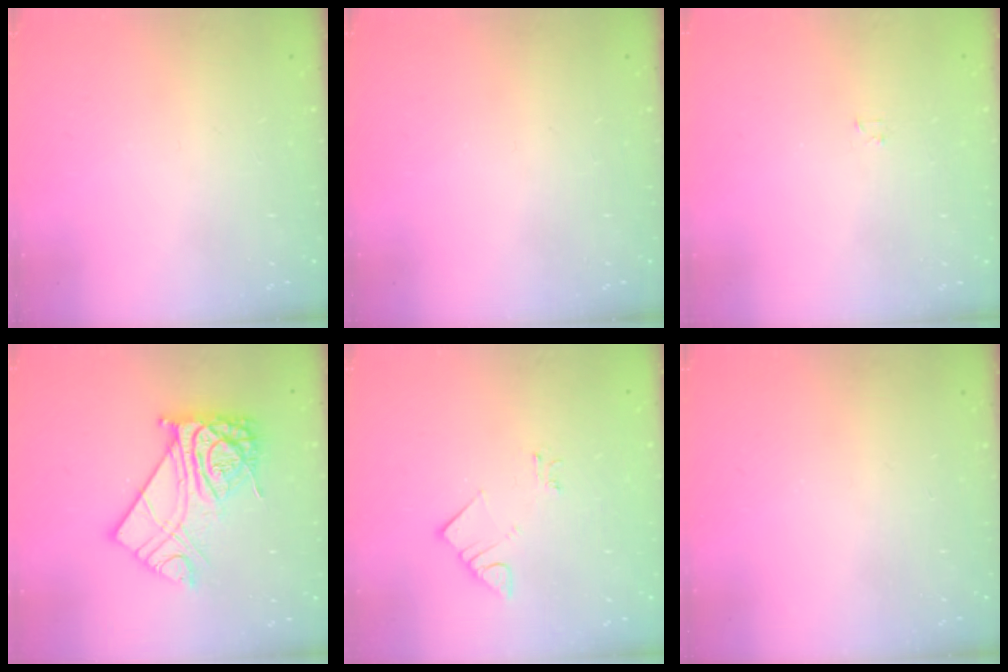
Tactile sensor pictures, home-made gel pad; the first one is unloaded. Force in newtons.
{"total": 0.0}
{"total": 1.2, "press": 1.2, "slide": 0.2}
{"total": 15.8, "press": 15.7, "slide": 1.3}
{"total": 3.3, "press": 3.3, "slide": 0.1}
{"total": 0.0}